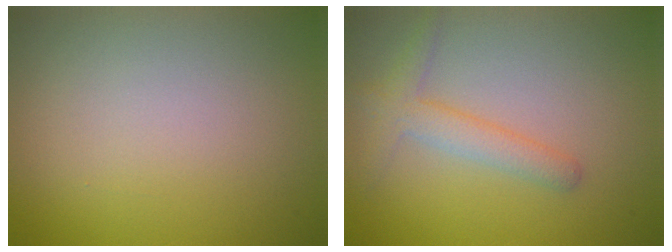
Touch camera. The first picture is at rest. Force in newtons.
{"total": 2.5, "press": 2.5, "slide": 0.1}